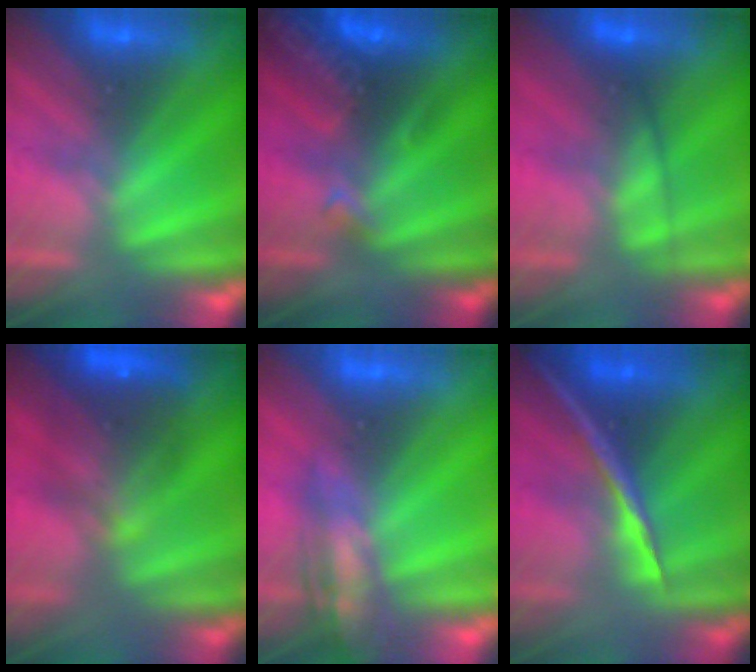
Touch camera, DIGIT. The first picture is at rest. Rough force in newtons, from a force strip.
{"total": 2.7}
{"total": 2.3}
{"total": 7.6}
{"total": 2.6}
{"total": 1.8}